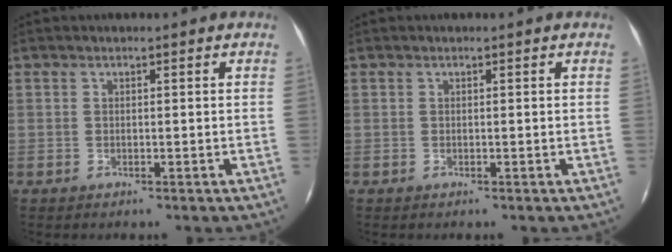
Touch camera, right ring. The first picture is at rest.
{"total": 0.0}